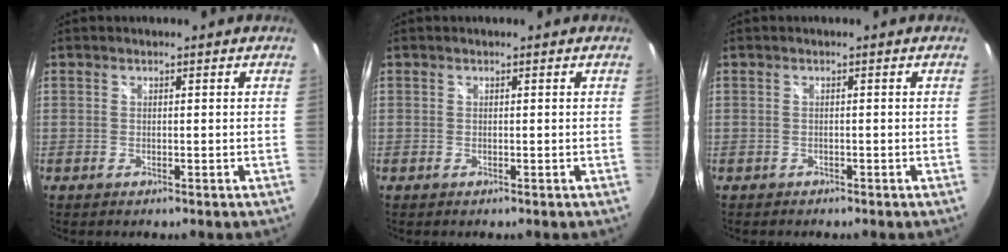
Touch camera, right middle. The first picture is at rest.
{"total": 0.0}
{"total": 0.9, "force": [-0.8, 0.4, 0.1], "torque": [-0.008, 0.001, -0.010]}